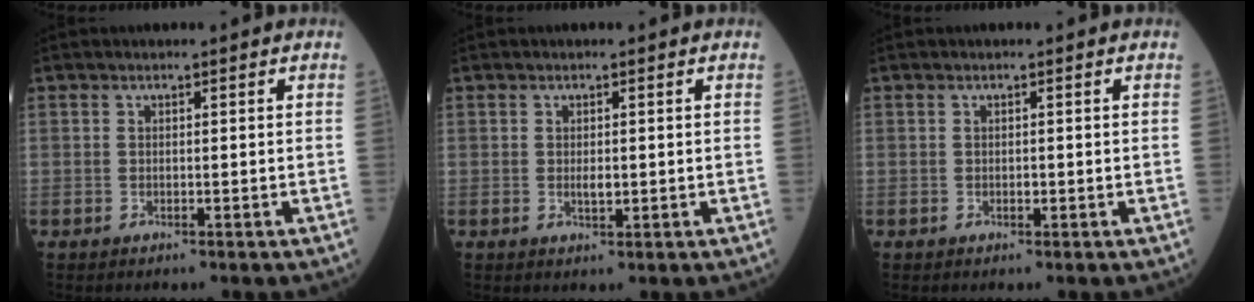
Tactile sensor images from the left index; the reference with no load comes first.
{"total": 1.5, "force": [0.0, 0.7, 1.3], "torque": [-0.023, -0.003, 0.002]}
{"total": 0.5, "force": [-0.1, 0.3, 0.4], "torque": [-0.007, 0.000, -0.004]}